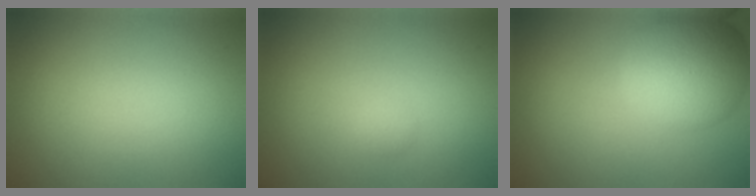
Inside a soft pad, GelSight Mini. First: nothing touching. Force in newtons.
{"total": 0.6, "press": 0.6, "slide": 0.1}
{"total": 8.4, "press": 8.4, "slide": 0.2}